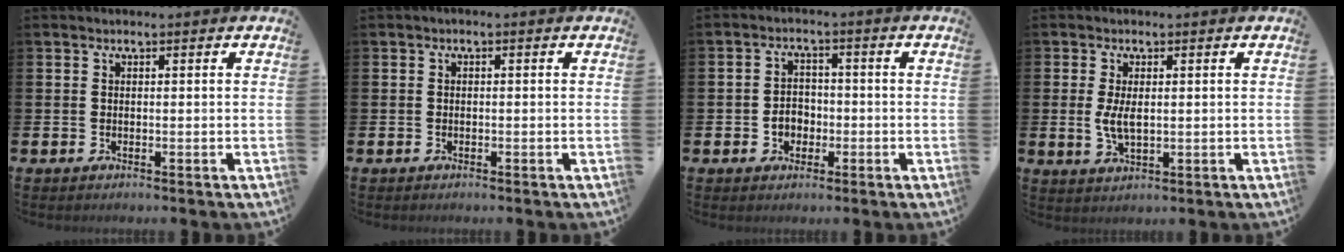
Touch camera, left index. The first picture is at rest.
{"total": 0.5, "force": [-0.4, 0.1, 0.3], "torque": [-0.014, 0.001, -0.007]}
{"total": 3.1, "force": [-1.0, 2.5, 1.4], "torque": [-0.024, 0.001, -0.025]}
{"total": 3.5, "force": [0.4, 1.6, 3.1], "torque": [-0.055, 0.001, 0.004]}